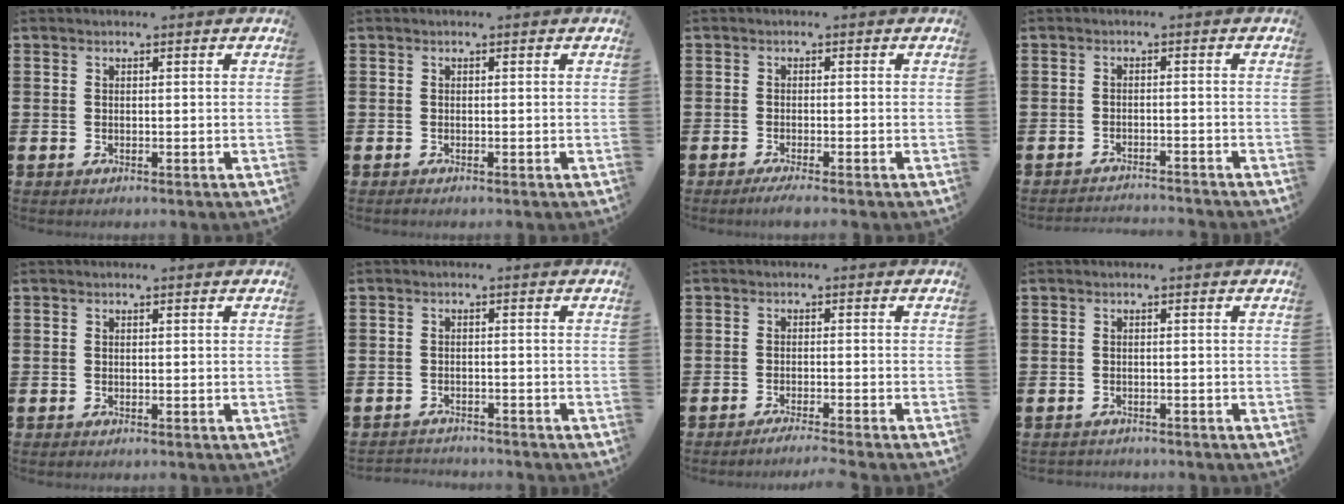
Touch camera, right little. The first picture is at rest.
{"total": 0.0}
{"total": 1.4, "force": [-0.9, 0.1, 1.1], "torque": [-0.017, -0.002, -0.016]}
{"total": 1.8, "force": [-1.8, -0.2, -0.1], "torque": [-0.001, 0.004, -0.038]}
{"total": 0.0}
{"total": 1.6, "force": [-1.6, 0.0, -0.2], "torque": [-0.002, 0.002, -0.036]}
{"total": 1.7, "force": [-1.5, -0.2, 0.8], "torque": [-0.010, 0.000, -0.028]}
{"total": 0.7, "force": [-0.7, 0.1, -0.1], "torque": [-0.001, 0.000, -0.015]}